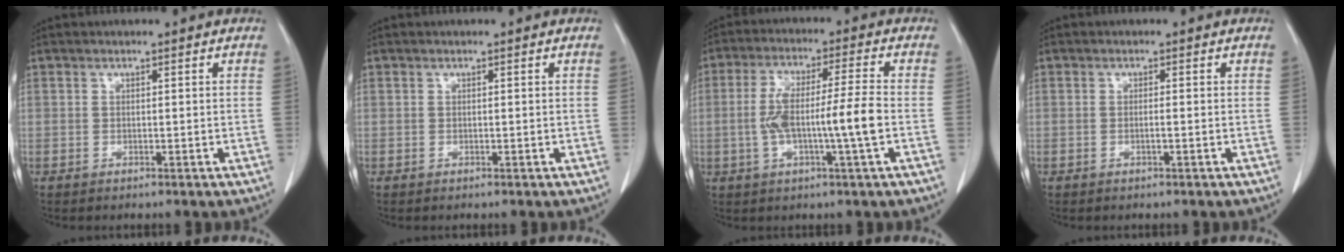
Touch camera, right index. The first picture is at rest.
{"total": 0.0}
{"total": 10.2, "force": [-1.8, 0.0, 10.0], "torque": [-0.191, 0.009, -0.035]}
{"total": 0.7, "force": [-0.3, 0.0, 0.7], "torque": [-0.014, 0.001, -0.004]}